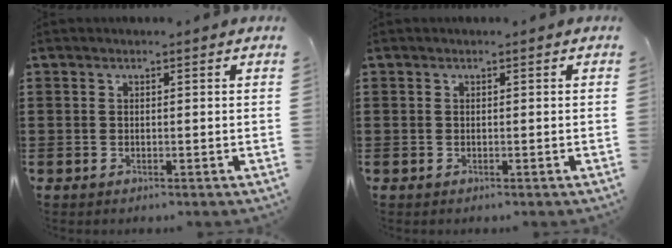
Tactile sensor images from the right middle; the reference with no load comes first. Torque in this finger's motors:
{"motor_torque": [0.00, 0.00, 0.00, -0.01]}